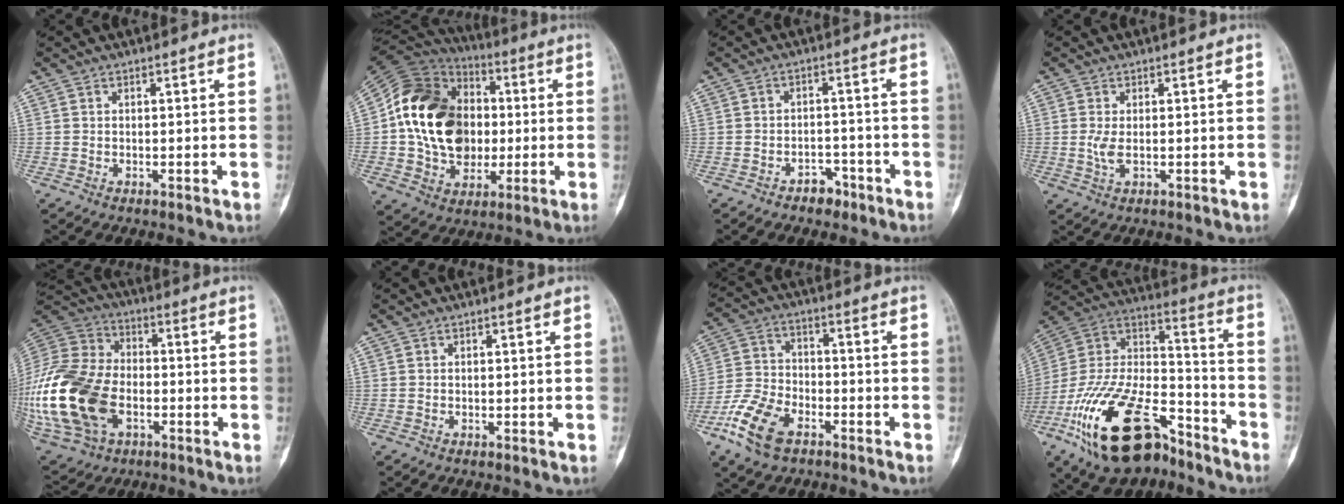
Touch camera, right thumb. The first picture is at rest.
{"total": 22.5, "force": [0.2, 17.0, 14.8], "torque": [-0.245, 0.019, 0.005]}
{"total": 3.9, "force": [-2.8, 2.4, 1.3], "torque": [-0.005, 0.028, -0.037]}
{"total": 2.6, "force": [0.0, 1.0, 2.4], "torque": [-0.065, -0.006, 0.003]}
{"total": 30.1, "force": [-7.1, 20.1, 21.2], "torque": [-0.540, 0.004, -0.124]}
{"total": 0.0}
{"total": 12.0, "force": [-6.8, 6.6, 7.4], "torque": [-0.150, 0.022, -0.137]}
{"total": 28.8, "force": [-16.6, 14.0, 18.9], "torque": [-0.394, 0.059, -0.288]}